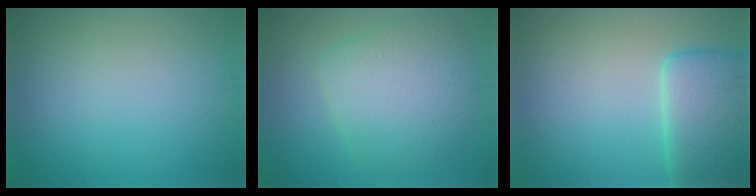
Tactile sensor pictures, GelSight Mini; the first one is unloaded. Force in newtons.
{"total": 6.1, "press": 6.1, "slide": 0.3}
{"total": 5.5, "press": 5.5, "slide": 0.4}